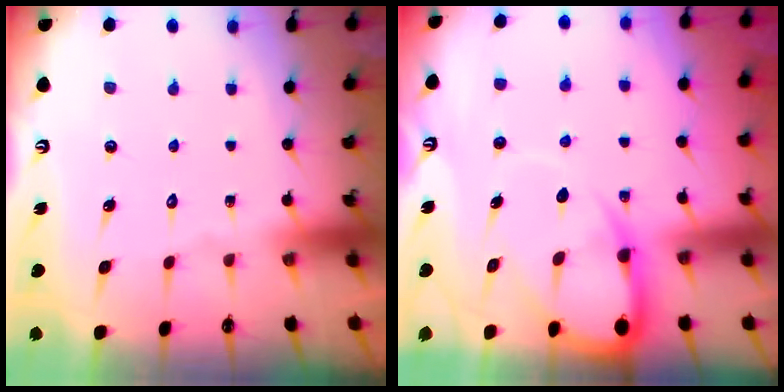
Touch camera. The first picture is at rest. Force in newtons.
{"total": 9.3, "press": 9.3, "slide": 1.1}